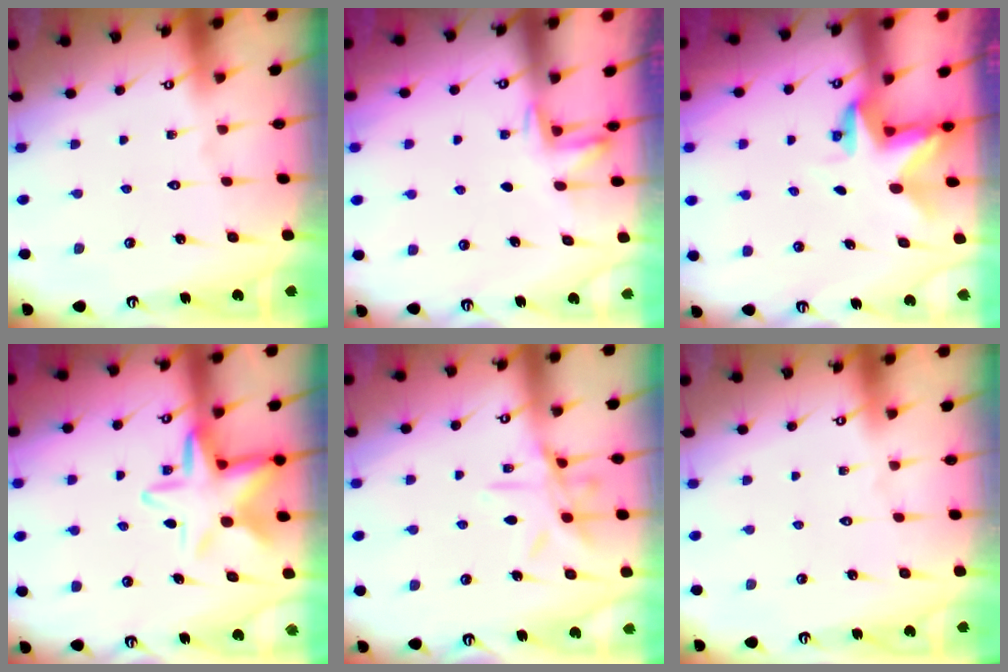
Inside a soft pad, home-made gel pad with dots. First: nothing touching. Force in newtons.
{"total": 2.2, "press": 2.1, "slide": 0.4}
{"total": 3.0, "press": 3.0, "slide": 0.2}
{"total": 11.8, "press": 11.7, "slide": 1.8}
{"total": 11.0, "press": 10.9, "slide": 0.9}
{"total": 0.0}